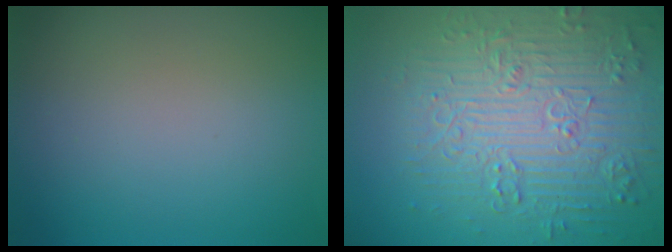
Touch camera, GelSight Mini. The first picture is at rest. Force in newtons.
{"total": 8.6, "press": 6.5, "slide": 5.5}